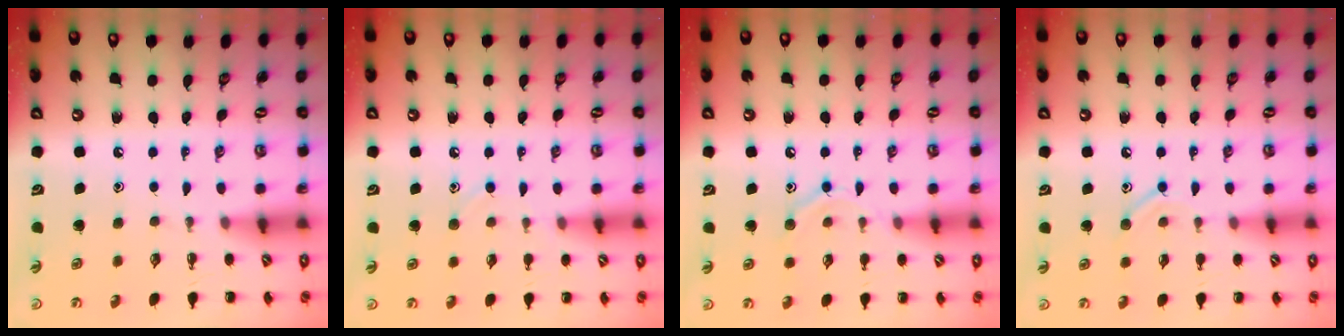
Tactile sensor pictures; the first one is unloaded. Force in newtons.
{"total": 6.6, "press": 6.2, "slide": 2.4}
{"total": 9.0, "press": 8.9, "slide": 1.5}
{"total": 8.0, "press": 7.8, "slide": 1.4}